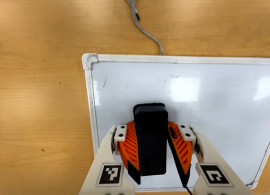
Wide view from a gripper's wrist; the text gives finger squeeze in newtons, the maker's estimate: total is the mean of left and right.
{"total": 14.9, "left": 17.8, "right": 12.0}